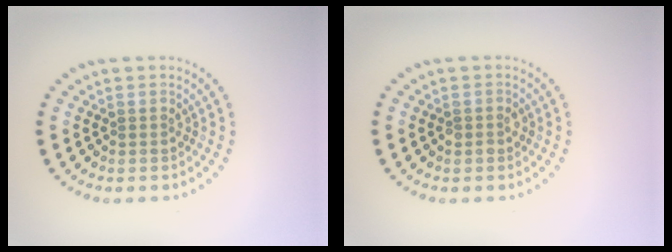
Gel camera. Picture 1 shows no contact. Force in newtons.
{"total": 1.0, "press": 1.0, "slide": 0.2}